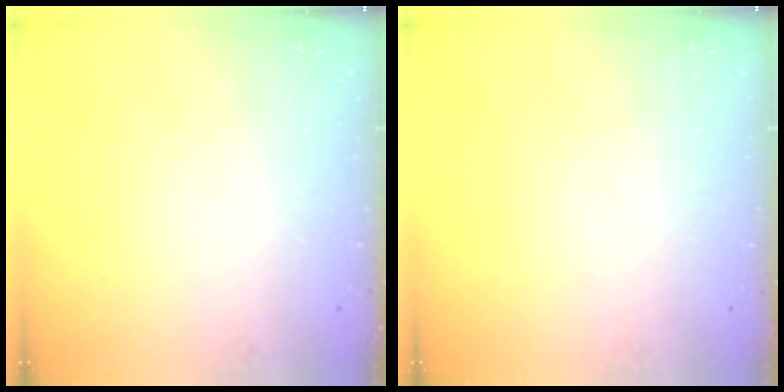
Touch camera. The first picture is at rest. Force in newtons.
{"total": 0.0}